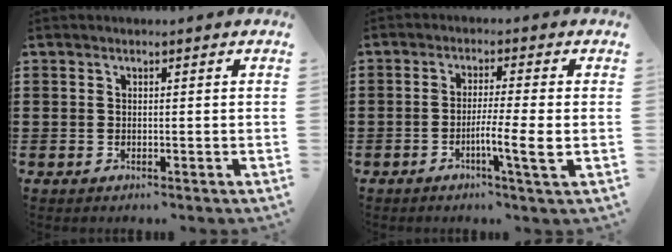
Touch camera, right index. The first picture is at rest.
{"total": 5.8, "force": [-1.7, -0.2, 5.5], "torque": [-0.094, -0.011, -0.030]}